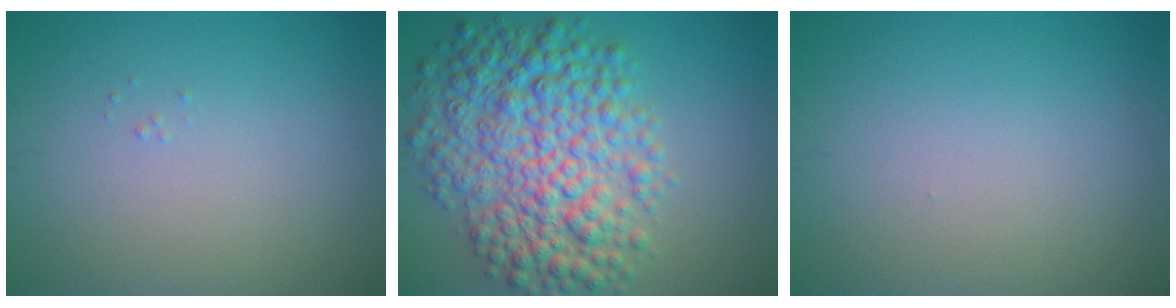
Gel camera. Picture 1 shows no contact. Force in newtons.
{"total": 9.1, "press": 9.1, "slide": 0.1}
{"total": 0.0}